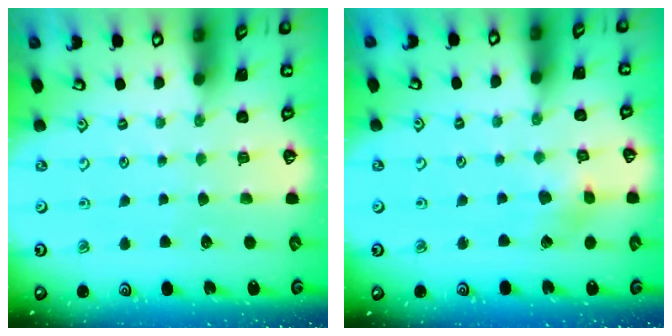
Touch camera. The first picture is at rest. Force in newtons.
{"total": 4.1, "press": 4.1, "slide": 0.5}